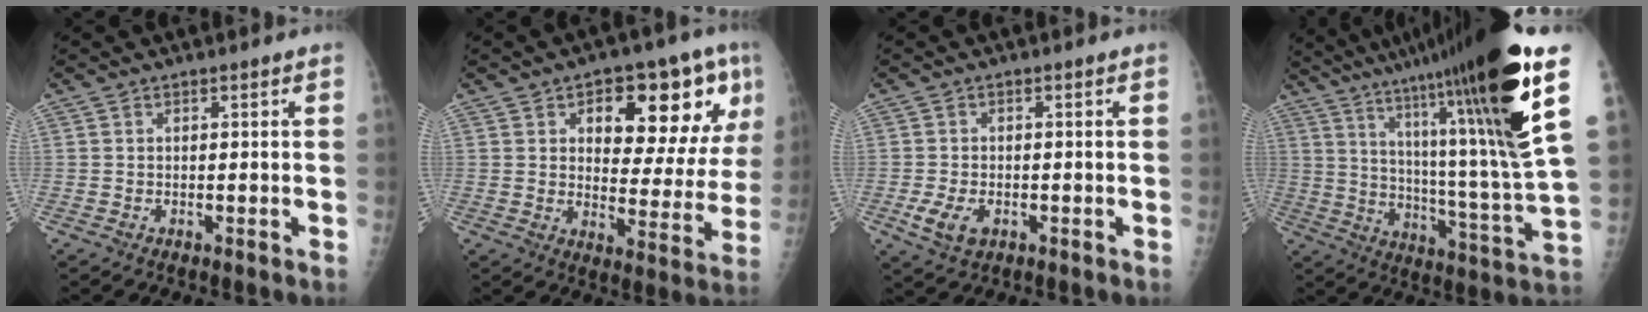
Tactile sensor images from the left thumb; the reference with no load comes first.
{"total": 18.6, "force": [7.8, 8.4, 14.6], "torque": [-0.149, -0.023, 0.109]}
{"total": 4.9, "force": [-1.7, 3.2, 3.4], "torque": [-0.060, -0.004, -0.027]}
{"total": 28.5, "force": [15.9, 2.3, 23.5], "torque": [-0.337, -0.058, 0.248]}